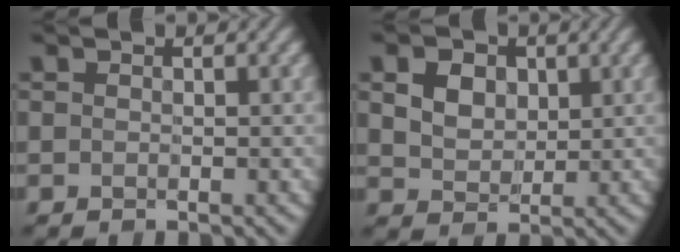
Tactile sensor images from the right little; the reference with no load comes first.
{"total": 5.0, "force": [1.6, 3.8, 2.8], "torque": [-0.071, 0.013, 0.019]}